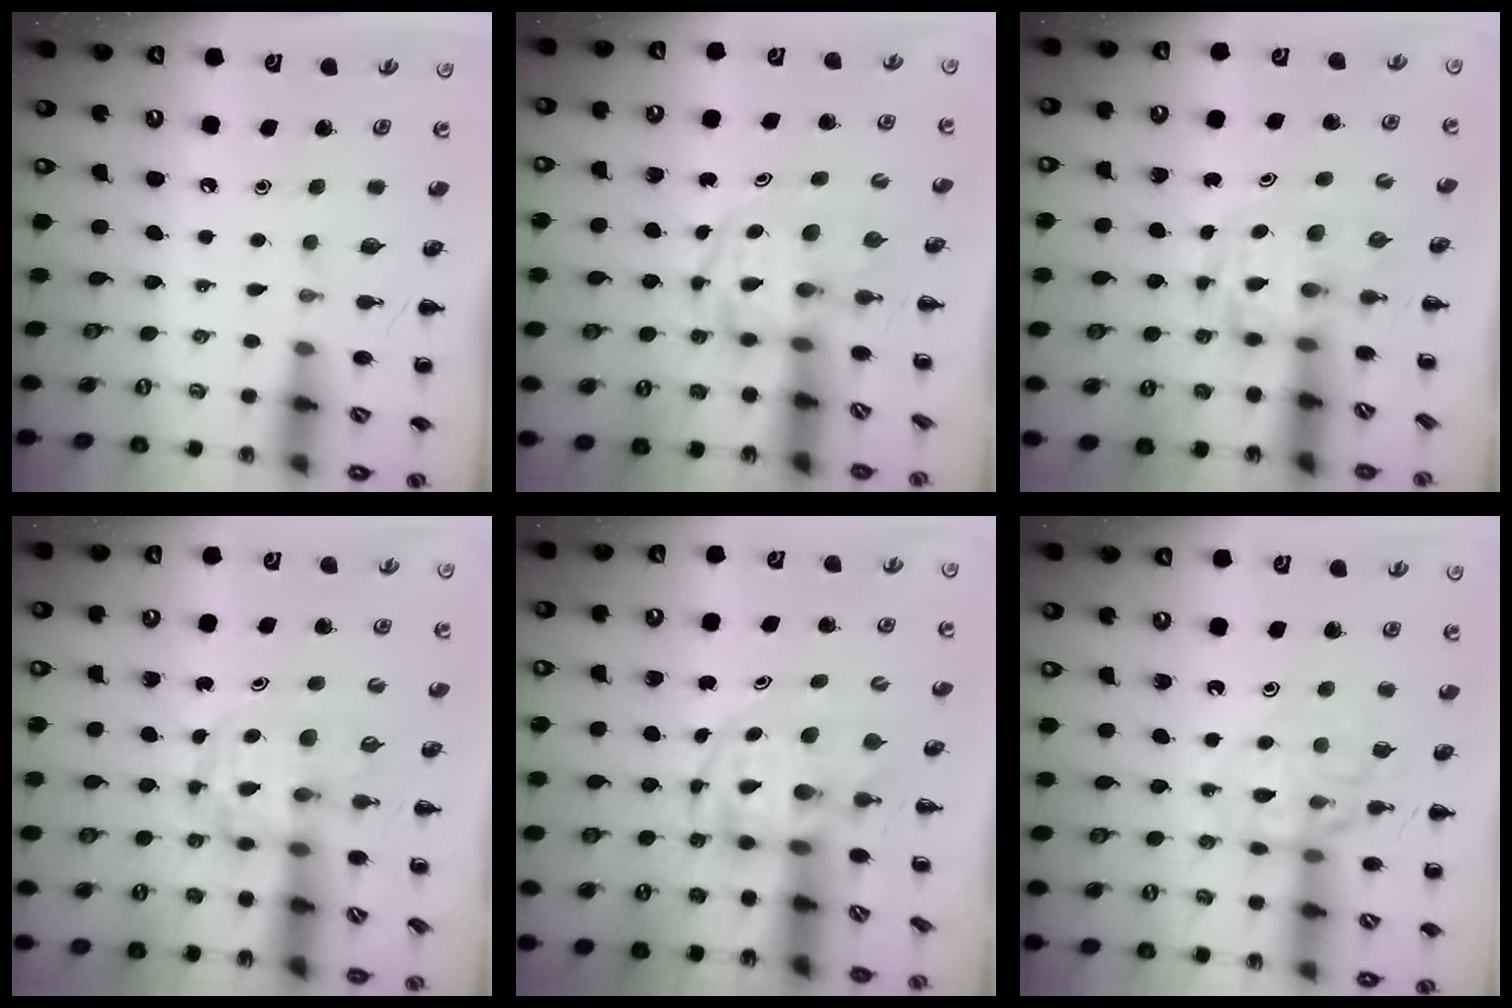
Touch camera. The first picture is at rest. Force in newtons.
{"total": 4.0, "press": 3.9, "slide": 0.6}
{"total": 3.6, "press": 3.5, "slide": 0.6}
{"total": 3.5, "press": 3.4, "slide": 0.6}
{"total": 3.8, "press": 3.7, "slide": 0.7}
{"total": 12.3, "press": 12.2, "slide": 1.5}